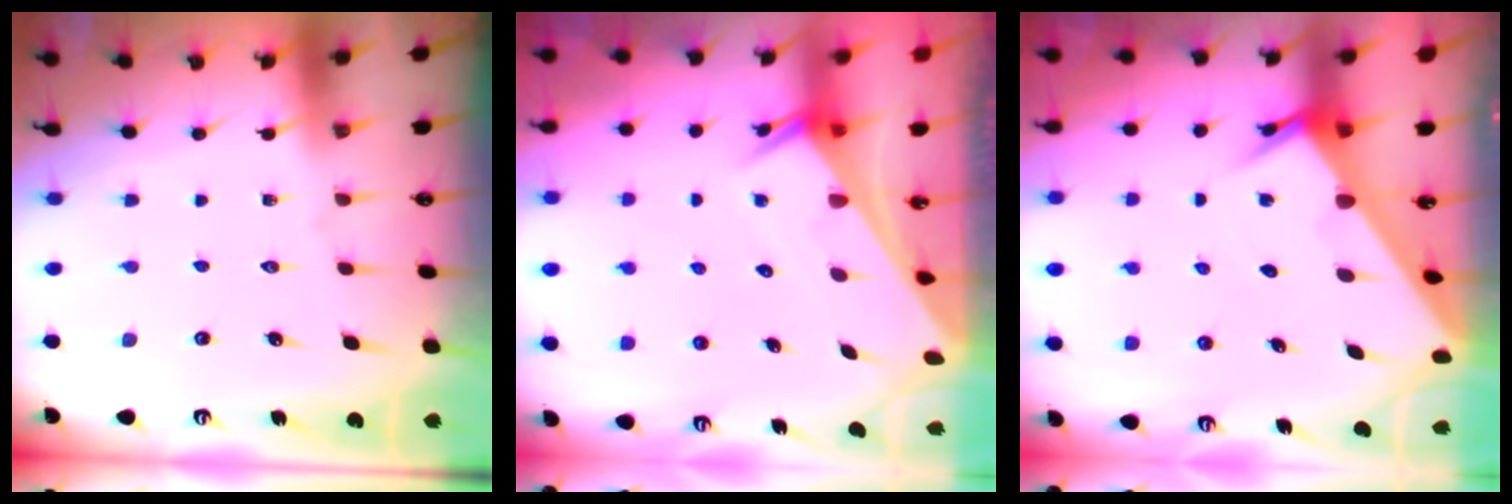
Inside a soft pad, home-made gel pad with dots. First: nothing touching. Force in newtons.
{"total": 2.6, "press": 2.6, "slide": 0.1}
{"total": 3.6, "press": 3.6, "slide": 0.4}